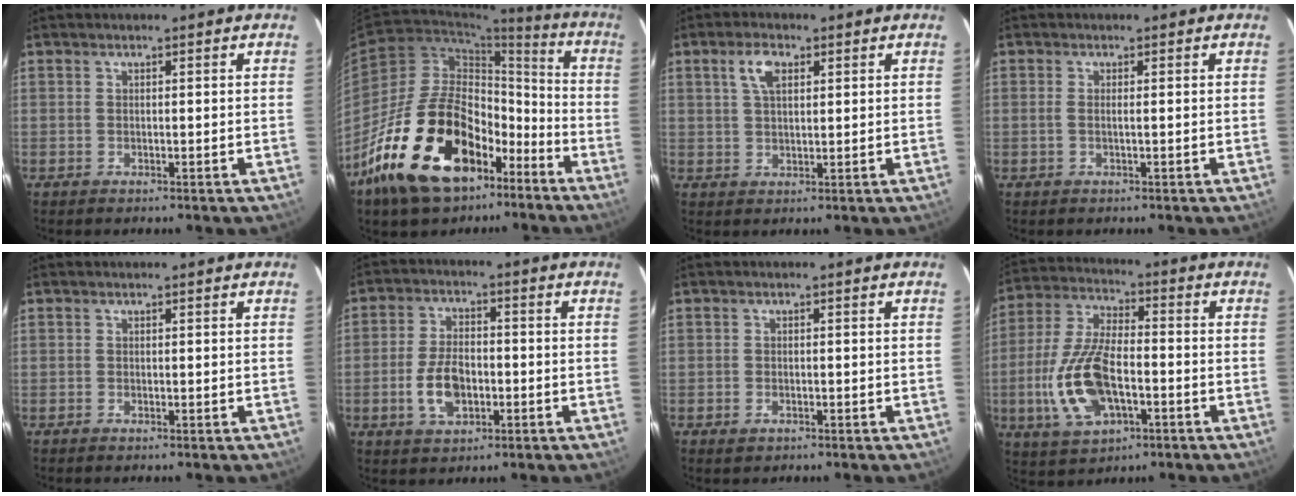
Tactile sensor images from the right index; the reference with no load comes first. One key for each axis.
{"total": 24.3, "fx": -14.5, "fy": 12.9, "fz": 14.7, "tx": -0.271, "ty": 0.011, "tz": -0.230}
{"total": 4.6, "fx": 2.0, "fy": 2.2, "fz": 3.5, "tx": -0.066, "ty": 0.010, "tz": 0.037}
{"total": 1.0, "fx": -0.1, "fy": -0.1, "fz": 1.0, "tx": -0.022, "ty": 0.000, "tz": -0.004}
{"total": 0.0}
{"total": 8.3, "fx": -2.4, "fy": 4.8, "fz": 6.4, "tx": -0.132, "ty": 0.005, "tz": -0.038}
{"total": 1.6, "fx": -0.9, "fy": 1.1, "fz": 0.6, "tx": -0.012, "ty": -0.002, "tz": -0.014}
{"total": 15.3, "fx": -4.3, "fy": 7.2, "fz": 12.8, "tx": -0.282, "ty": -0.003, "tz": -0.075}